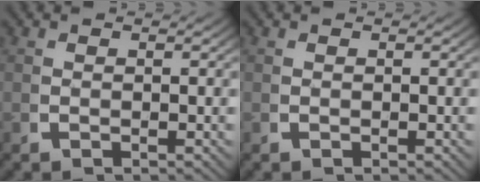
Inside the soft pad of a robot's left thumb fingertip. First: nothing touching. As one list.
[{"total": 0.0}]